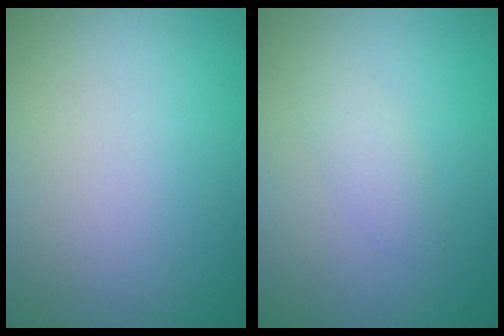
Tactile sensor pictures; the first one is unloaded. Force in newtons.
{"total": 1.3, "press": 1.3, "slide": 0.1}